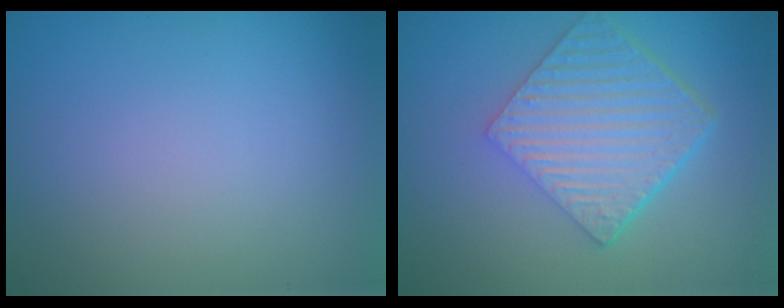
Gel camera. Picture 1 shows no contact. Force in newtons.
{"total": 6.3, "press": 4.3, "slide": 4.6}